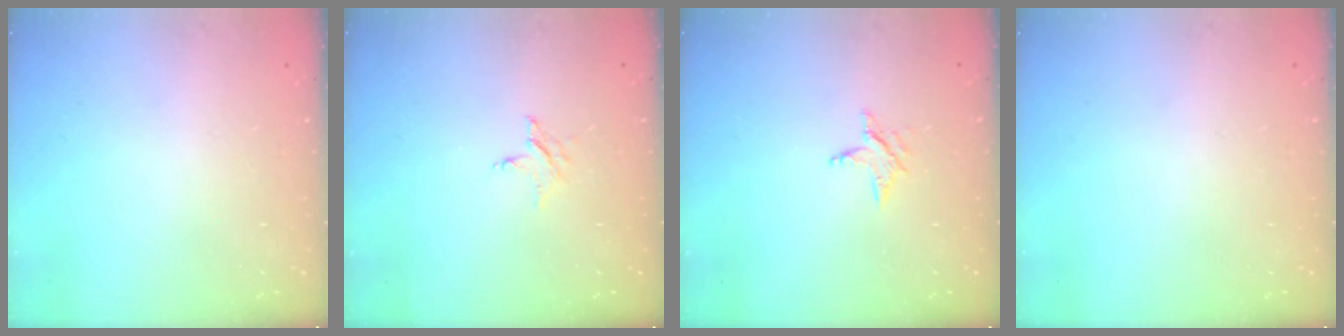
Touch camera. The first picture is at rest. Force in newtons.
{"total": 3.1, "press": 3.1, "slide": 0.3}
{"total": 3.1, "press": 3.1, "slide": 0.3}
{"total": 0.0}